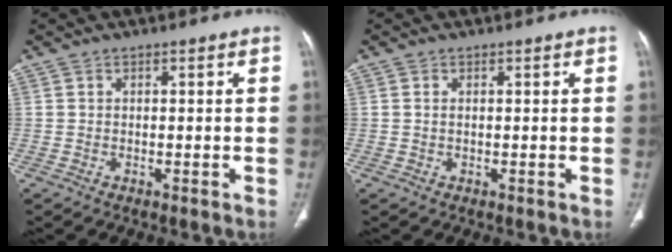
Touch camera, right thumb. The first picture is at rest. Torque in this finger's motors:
{"motor_torque": [-0.23, 0.02, 0.26, 0.42, 0.06]}